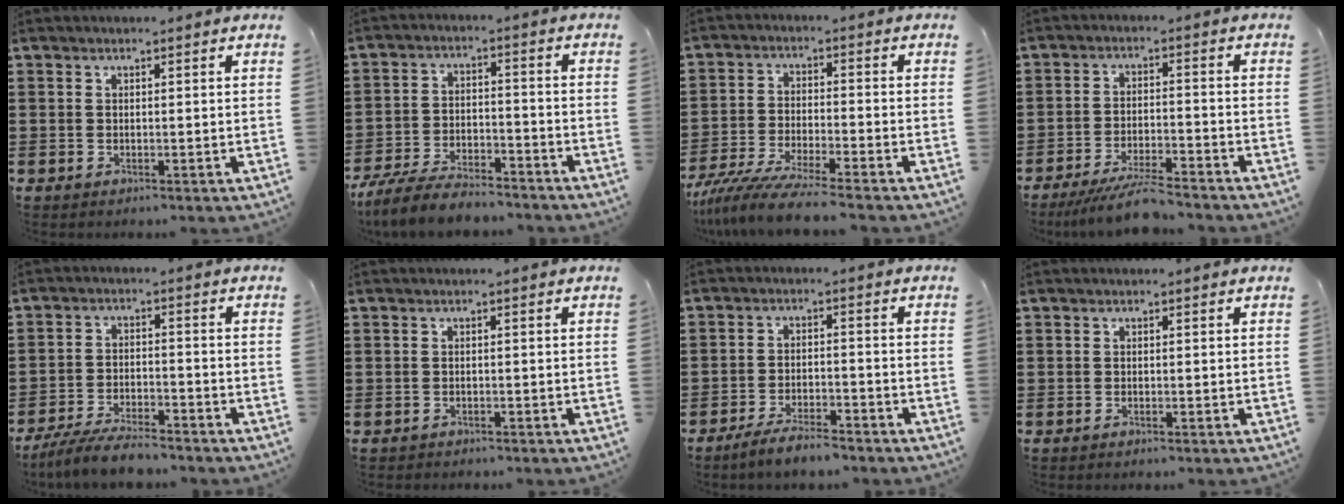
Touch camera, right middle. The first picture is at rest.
{"total": 6.7, "force": [-6.3, 1.1, 2.2], "torque": [-0.045, 0.008, -0.121]}
{"total": 7.1, "force": [-6.4, -0.5, 3.0], "torque": [-0.076, -0.019, -0.129]}
{"total": 6.0, "force": [-5.4, 0.2, 2.5], "torque": [-0.052, -0.011, -0.103]}
{"total": 5.8, "force": [-5.3, 0.7, 2.2], "torque": [-0.048, -0.004, -0.104]}
{"total": 0.6, "force": [-0.6, 0.1, 0.0], "torque": [-0.002, 0.000, -0.013]}
{"total": 4.1, "force": [-3.7, 0.4, 1.7], "torque": [-0.036, 0.000, -0.074]}
{"total": 0.0}